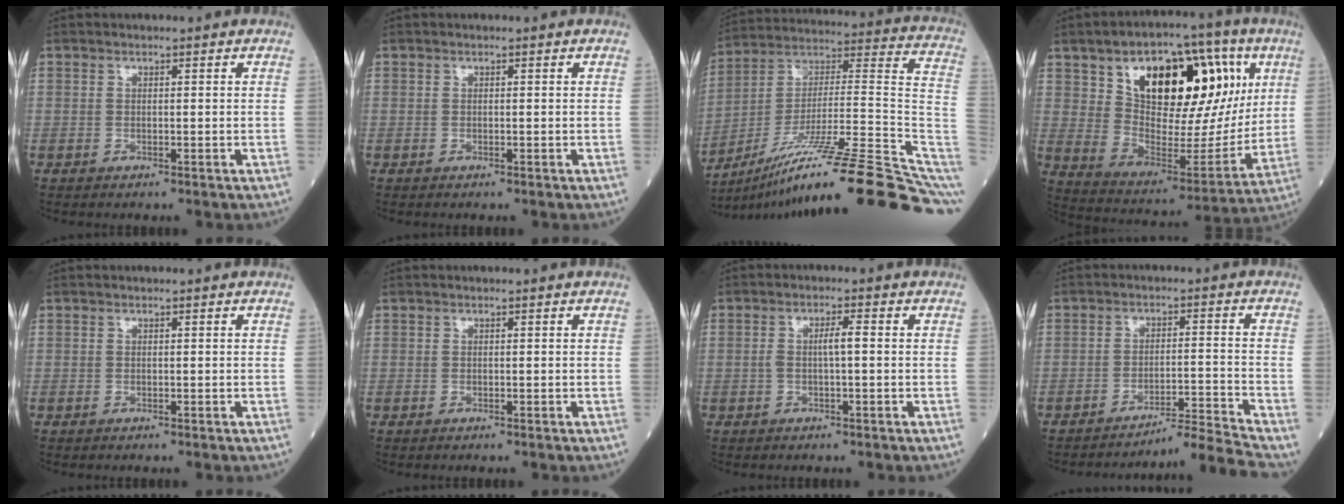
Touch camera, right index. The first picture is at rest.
{"total": 0.0}
{"total": 27.5, "force": [-18.2, 0.4, 20.6], "torque": [-0.230, 0.033, -0.297]}
{"total": 23.9, "force": [8.8, 10.9, 19.3], "torque": [-0.302, 0.033, 0.146]}
{"total": 0.0}
{"total": 0.0}
{"total": 2.7, "force": [-0.1, 0.3, 2.7], "torque": [-0.053, 0.005, -0.002]}
{"total": 7.7, "force": [-6.7, -3.8, -0.1], "torque": [0.003, 0.010, -0.112]}